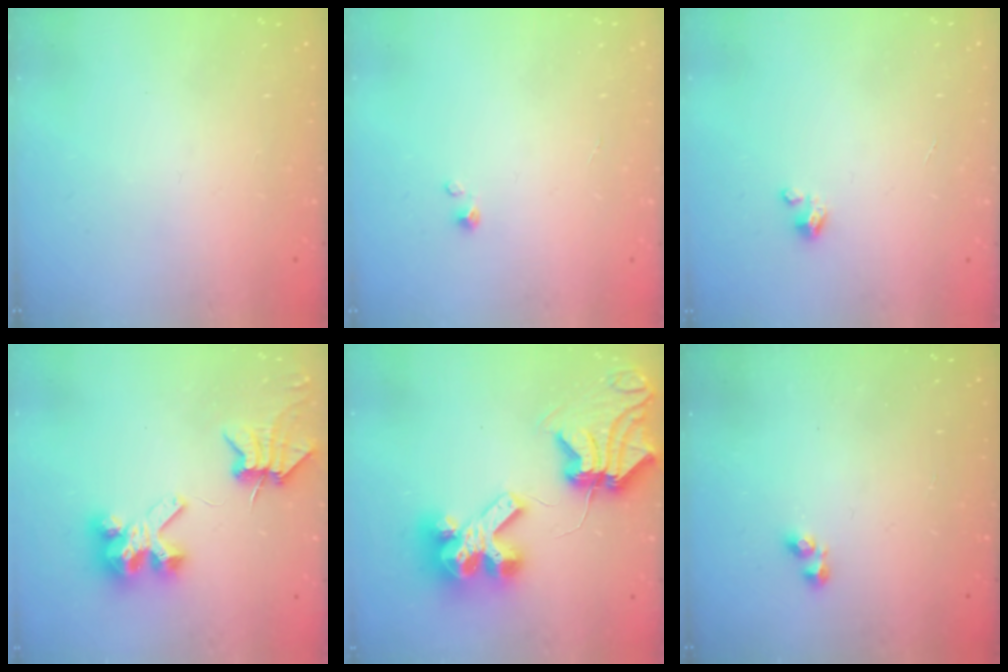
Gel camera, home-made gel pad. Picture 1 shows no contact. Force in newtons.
{"total": 0.7, "press": 0.7, "slide": 0.1}
{"total": 2.0, "press": 1.9, "slide": 0.3}
{"total": 7.0, "press": 7.0, "slide": 0.9}
{"total": 15.4, "press": 15.3, "slide": 2.1}
{"total": 1.9, "press": 1.9, "slide": 0.3}